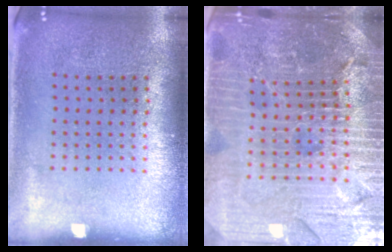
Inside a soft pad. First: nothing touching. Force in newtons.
{"total": 5.3, "press": 4.8, "slide": 2.2}